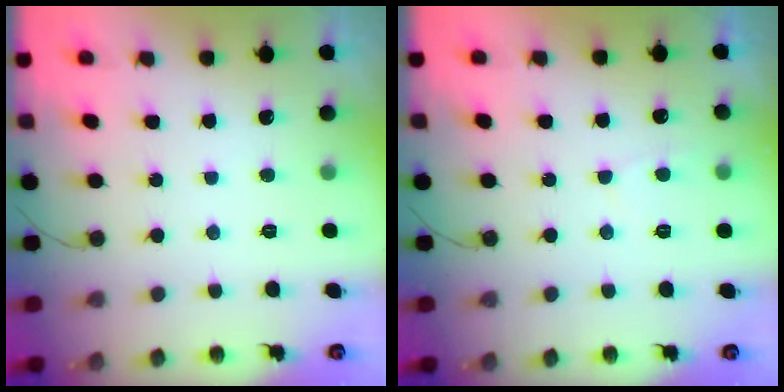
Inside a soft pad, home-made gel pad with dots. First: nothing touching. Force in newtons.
{"total": 3.3, "press": 3.3, "slide": 0.3}